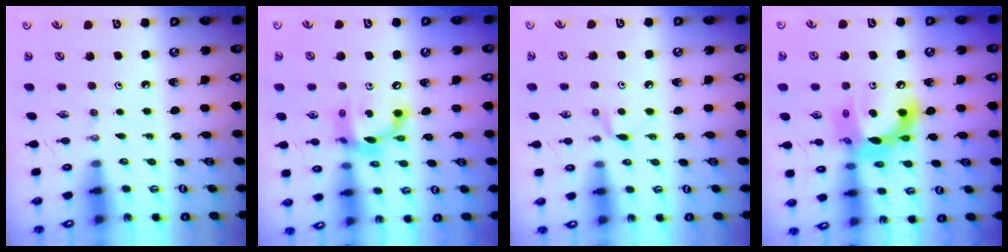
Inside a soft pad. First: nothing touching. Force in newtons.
{"total": 13.2, "press": 13.2, "slide": 0.4}
{"total": 5.0, "press": 4.9, "slide": 0.7}
{"total": 15.3, "press": 15.3, "slide": 1.3}